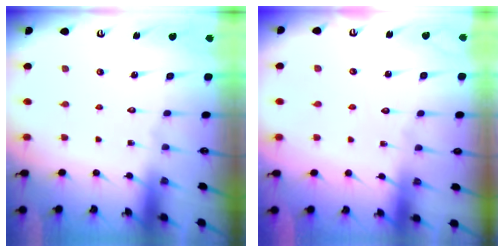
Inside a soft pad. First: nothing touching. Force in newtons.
{"total": 3.2, "press": 3.2, "slide": 0.3}